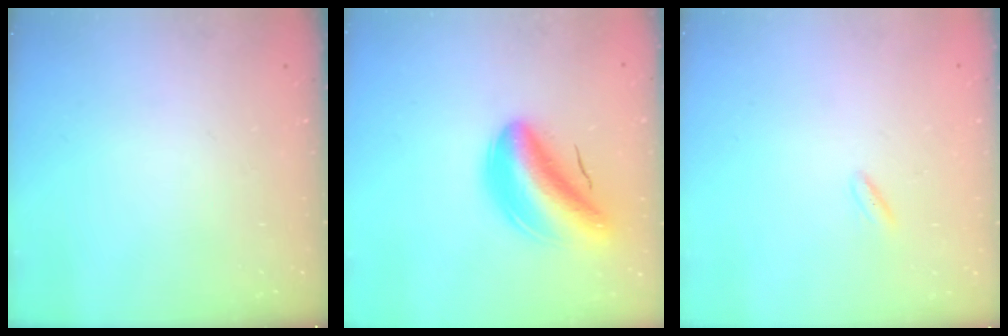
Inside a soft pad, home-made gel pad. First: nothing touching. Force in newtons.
{"total": 11.2, "press": 10.6, "slide": 3.7}
{"total": 2.2, "press": 2.0, "slide": 1.0}